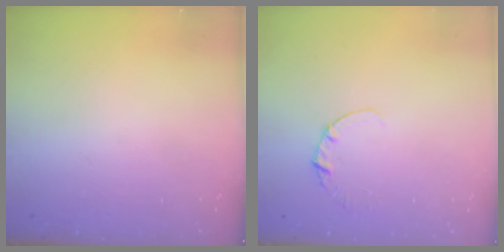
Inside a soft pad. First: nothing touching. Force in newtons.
{"total": 1.1, "press": 1.1, "slide": 0.1}